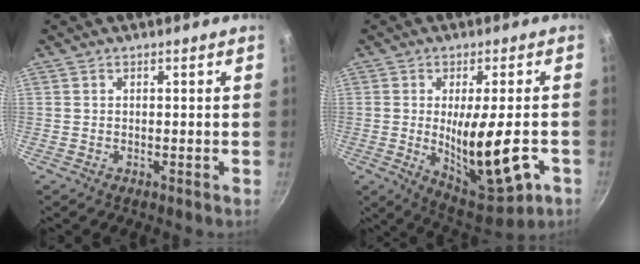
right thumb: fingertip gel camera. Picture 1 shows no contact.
{"total": 15.5, "force": [-3.5, 5.0, 14.2], "torque": [-0.197, -0.007, -0.037]}